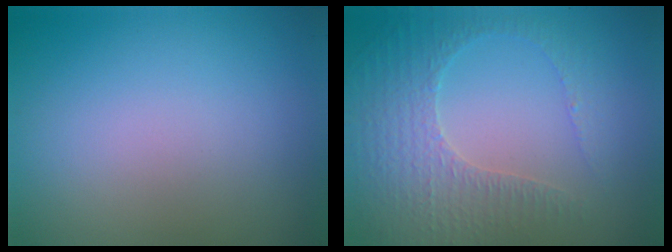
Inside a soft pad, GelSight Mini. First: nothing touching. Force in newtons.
{"total": 4.6, "press": 3.3, "slide": 3.2}